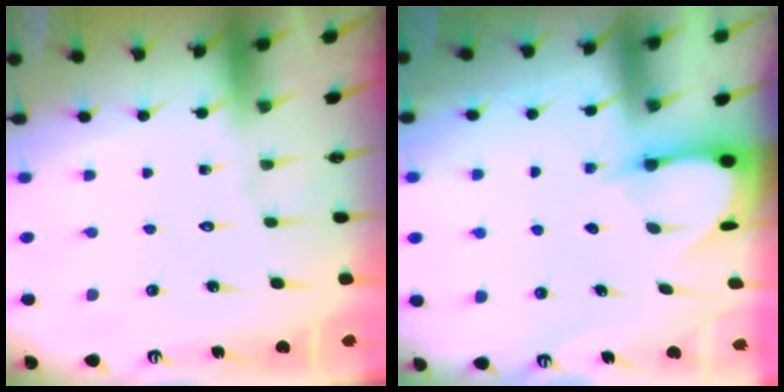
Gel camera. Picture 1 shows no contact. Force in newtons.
{"total": 3.4, "press": 3.4, "slide": 0.3}